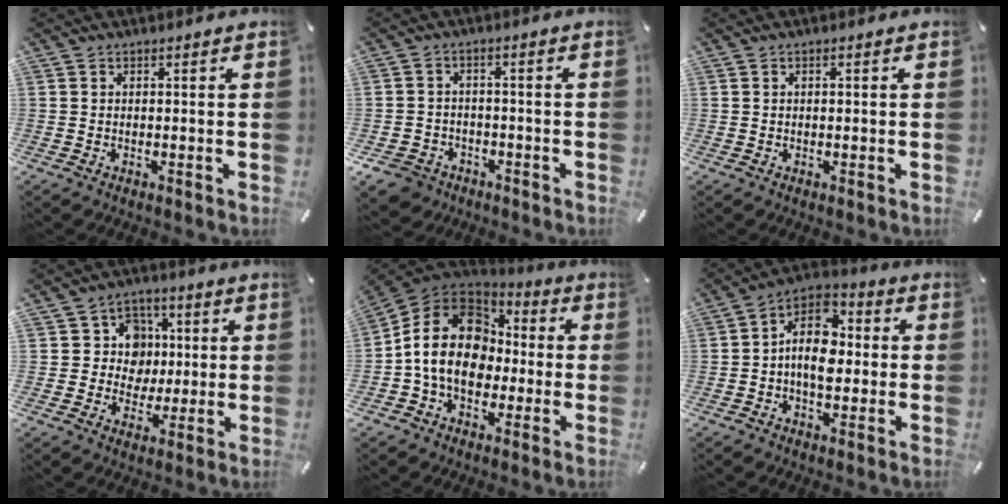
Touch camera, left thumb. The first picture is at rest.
{"total": 5.6, "force": [-3.5, 4.2, 1.4], "torque": [-0.038, 0.020, -0.068]}
{"total": 0.5, "force": [0.0, 0.2, 0.4], "torque": [-0.008, 0.001, 0.000]}
{"total": 9.9, "force": [1.2, 9.3, 3.2], "torque": [-0.041, 0.000, 0.025]}
{"total": 16.9, "force": [-1.0, 13.7, 9.7], "torque": [-0.201, 0.026, -0.016]}
{"total": 11.4, "force": [-0.5, 7.9, 8.1], "torque": [-0.151, -0.002, -0.011]}